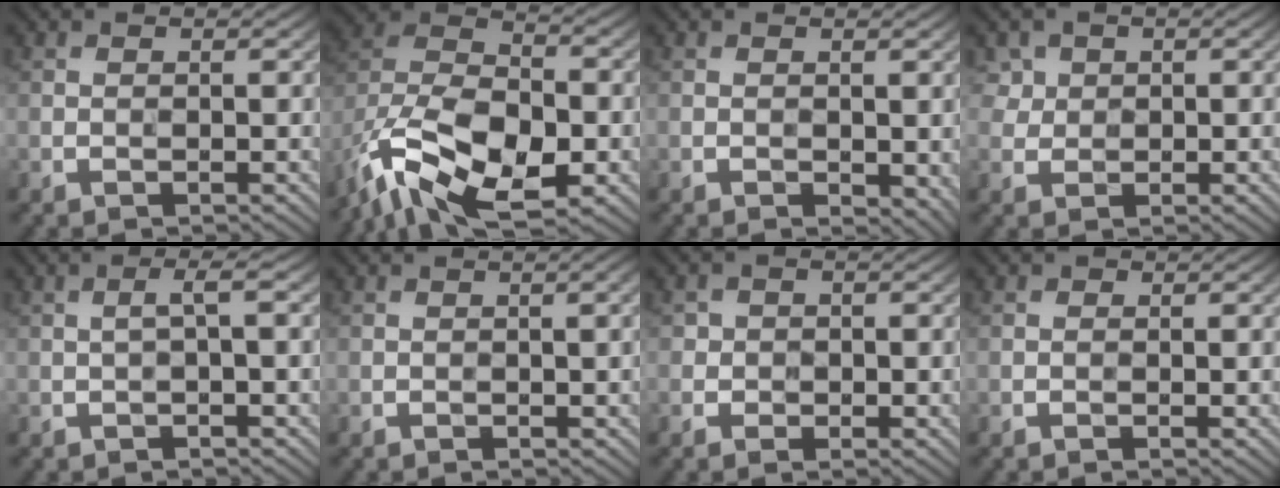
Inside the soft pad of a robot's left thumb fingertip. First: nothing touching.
{"total": 15.5, "force": [-8.9, 8.2, 9.6], "torque": [-0.229, -0.027, -0.154]}
{"total": 1.7, "force": [0.0, 1.0, 1.4], "torque": [-0.023, -0.004, 0.002]}
{"total": 3.6, "force": [1.6, 3.1, 1.1], "torque": [-0.040, 0.001, 0.030]}
{"total": 2.0, "force": [-0.2, 0.0, 2.0], "torque": [-0.034, 0.018, -0.009]}
{"total": 1.4, "force": [0.0, 0.0, 1.4], "torque": [-0.020, 0.008, 0.000]}
{"total": 1.7, "force": [-0.4, 1.6, 0.3], "torque": [0.011, 0.004, -0.016]}
{"total": 0.0}